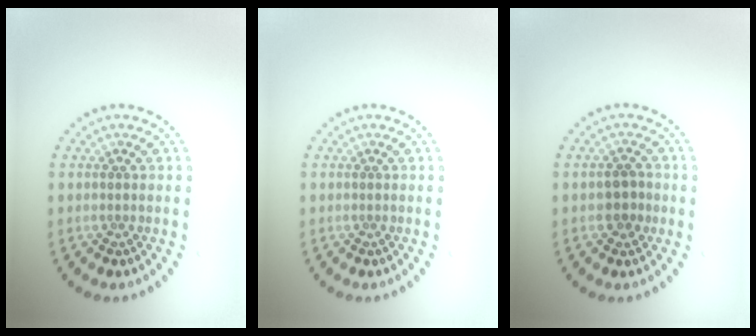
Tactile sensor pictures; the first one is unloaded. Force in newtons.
{"total": 0.0}
{"total": 1.4, "press": 1.3, "slide": 0.5}